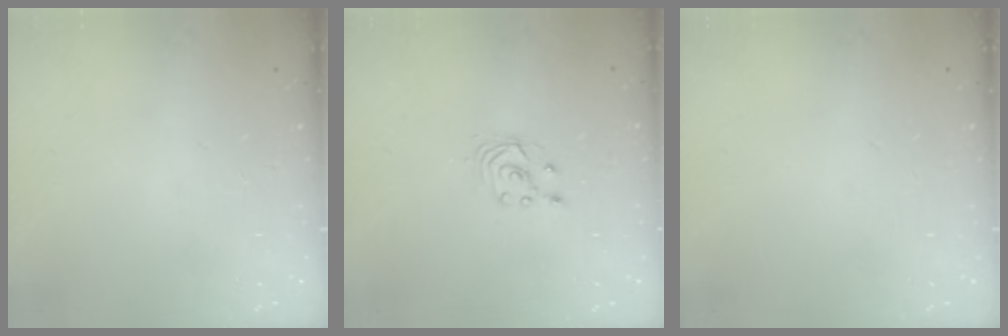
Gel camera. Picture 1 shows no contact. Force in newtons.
{"total": 2.5, "press": 2.5, "slide": 0.2}
{"total": 0.0}